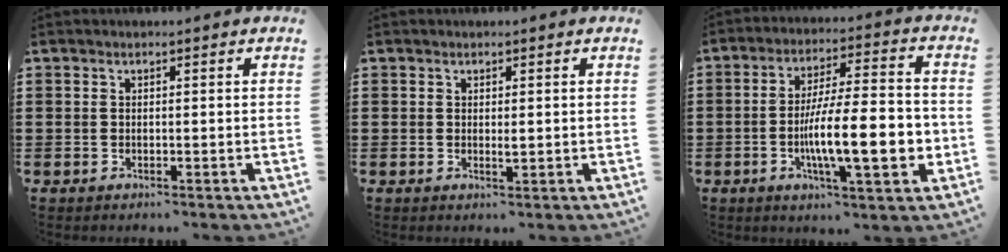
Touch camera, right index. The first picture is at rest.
{"total": 1.2, "force": [0.1, 0.3, 1.2], "torque": [-0.022, 0.000, 0.002]}
{"total": 15.2, "force": [-3.2, 3.8, 14.4], "torque": [-0.231, -0.014, -0.056]}